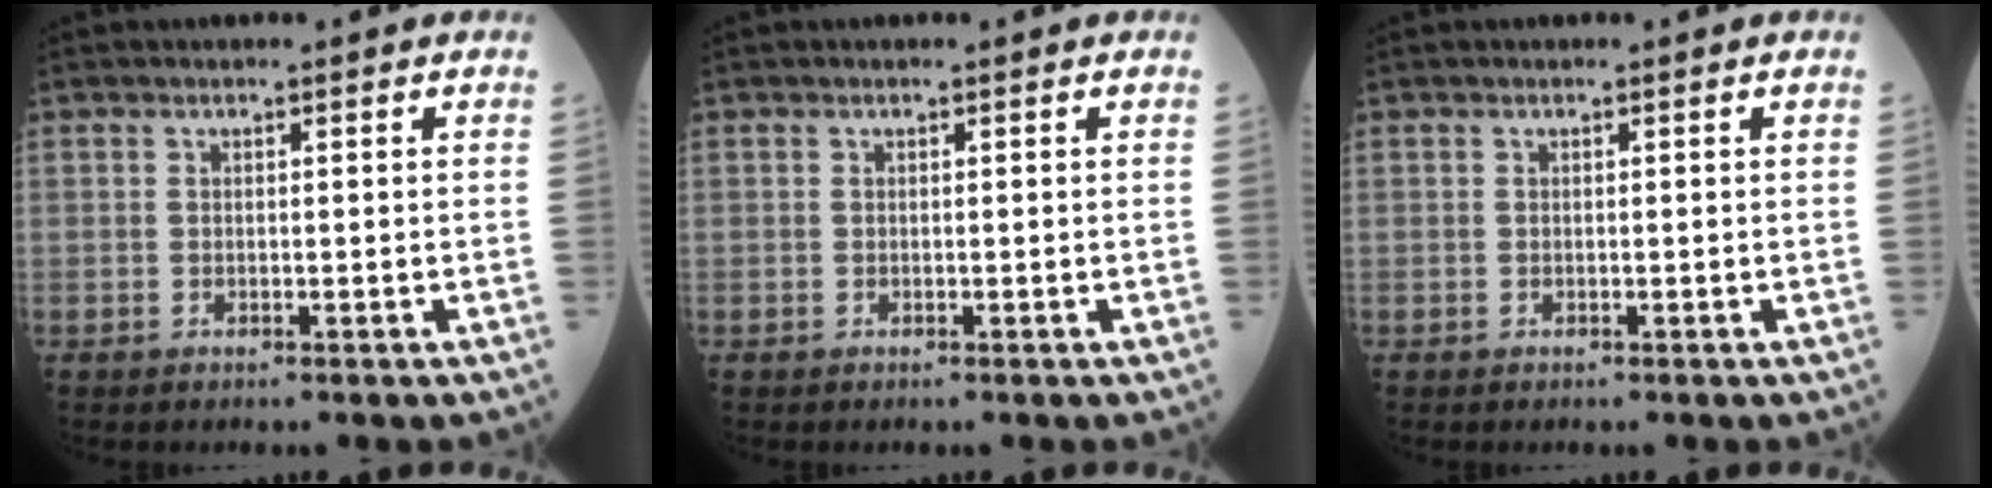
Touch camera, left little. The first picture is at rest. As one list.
[{"total": 0.0}, {"total": 0.0}]